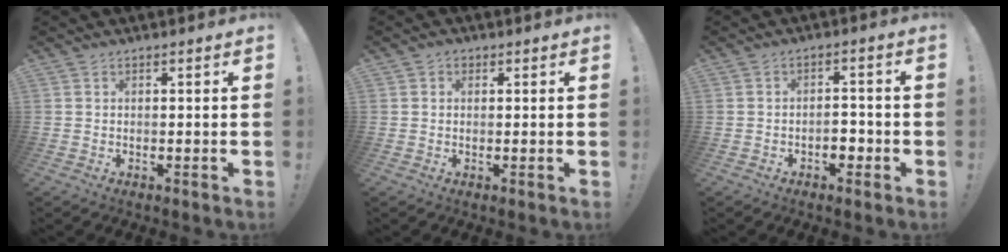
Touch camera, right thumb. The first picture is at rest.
{"total": 1.2, "force": [0.2, 1.1, 0.4], "torque": [-0.005, 0.003, 0.003]}
{"total": 4.5, "force": [-2.1, 2.7, 2.9], "torque": [-0.039, 0.008, -0.038]}